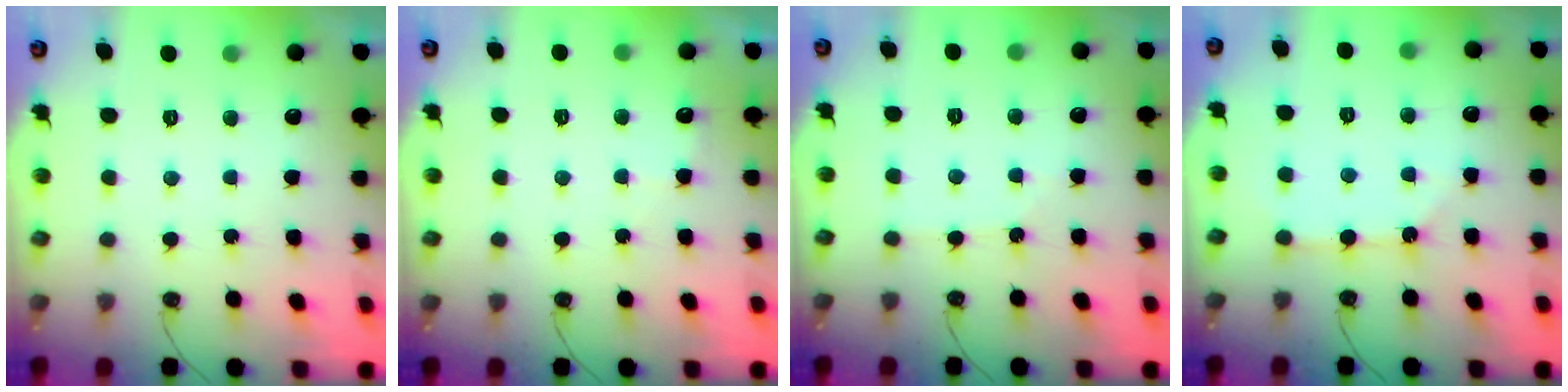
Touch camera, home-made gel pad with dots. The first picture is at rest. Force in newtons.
{"total": 3.4, "press": 3.4, "slide": 0.5}
{"total": 2.2, "press": 2.1, "slide": 0.4}
{"total": 3.4, "press": 3.4, "slide": 0.1}